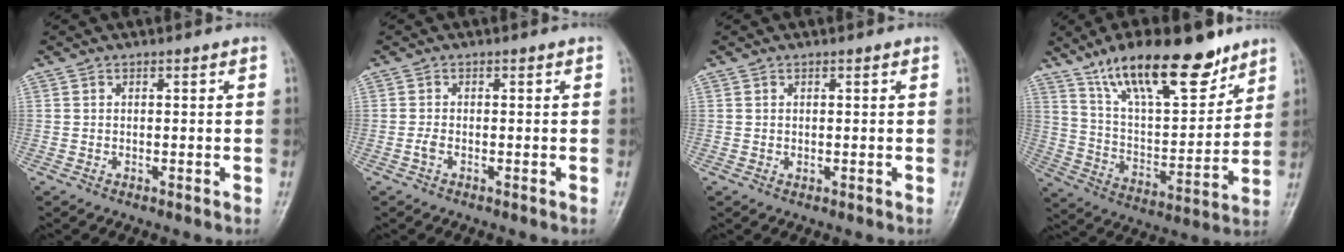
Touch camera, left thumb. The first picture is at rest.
{"total": 1.1, "force": [-0.5, 0.4, 0.9], "torque": [-0.020, -0.001, -0.013]}
{"total": 0.6, "force": [0.2, 0.3, 0.5], "torque": [-0.003, 0.000, 0.004]}
{"total": 20.9, "force": [14.2, 7.7, 13.4], "torque": [-0.180, -0.063, 0.248]}